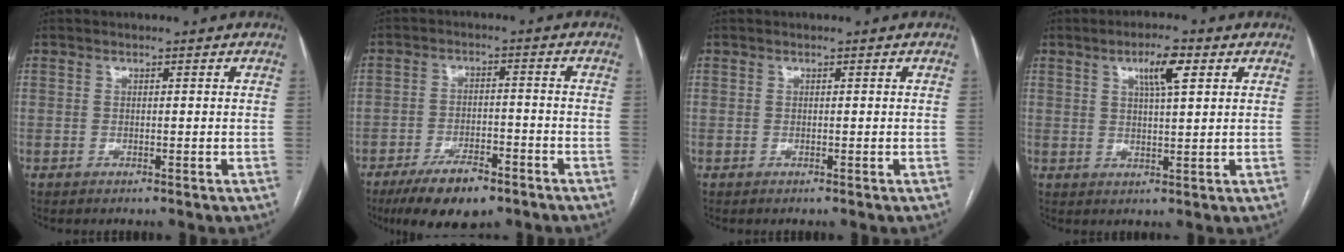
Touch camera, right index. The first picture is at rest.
{"total": 9.3, "force": [-6.5, 3.3, 5.8], "torque": [-0.098, -0.008, -0.107]}
{"total": 0.0}
{"total": 5.6, "force": [2.6, 0.9, 4.9], "torque": [-0.086, 0.005, 0.042]}